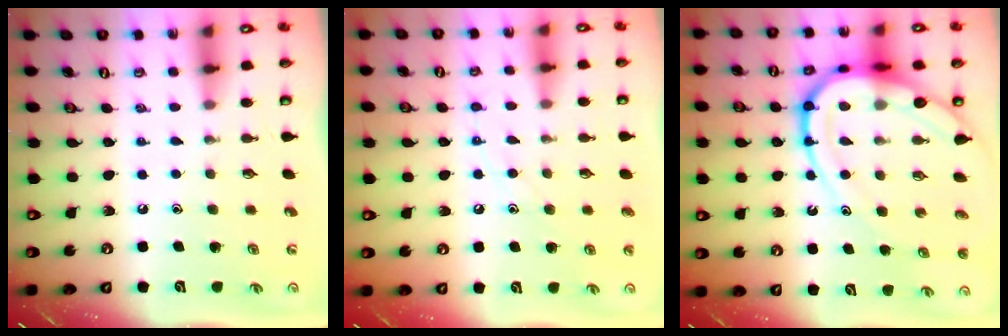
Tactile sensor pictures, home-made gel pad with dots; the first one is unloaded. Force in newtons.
{"total": 8.5, "press": 8.4, "slide": 0.7}
{"total": 18.4, "press": 18.4, "slide": 1.8}